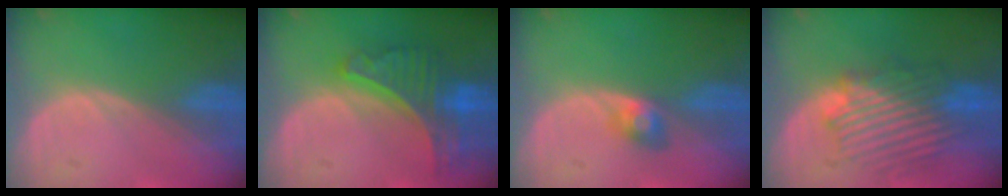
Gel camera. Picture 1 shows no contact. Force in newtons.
{"total": 7.9, "press": 7.0, "slide": 3.7}
{"total": 2.7, "press": 2.7, "slide": 0.3}
{"total": 8.9, "press": 8.8, "slide": 1.4}